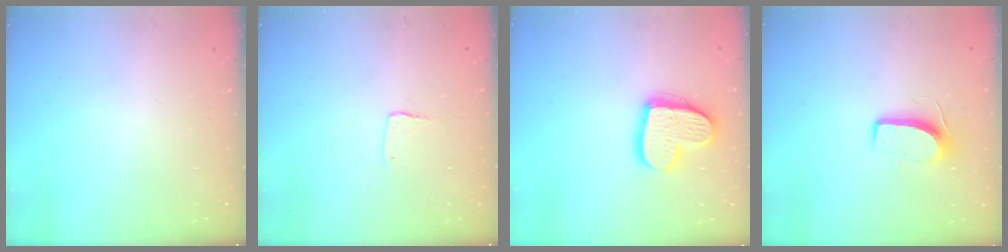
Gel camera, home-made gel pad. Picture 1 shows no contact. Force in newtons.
{"total": 3.2, "press": 3.2, "slide": 0.3}
{"total": 16.6, "press": 16.6, "slide": 1.4}
{"total": 7.6, "press": 7.6, "slide": 0.5}